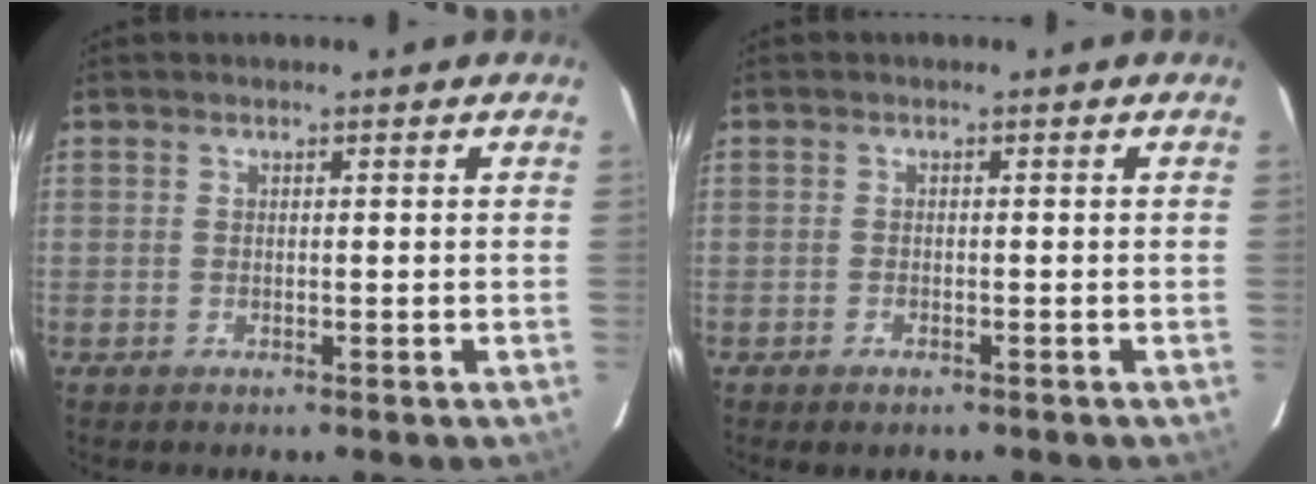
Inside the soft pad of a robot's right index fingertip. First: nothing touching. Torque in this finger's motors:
{"motor_torque": [0.02, -0.05, -0.10, -0.03]}